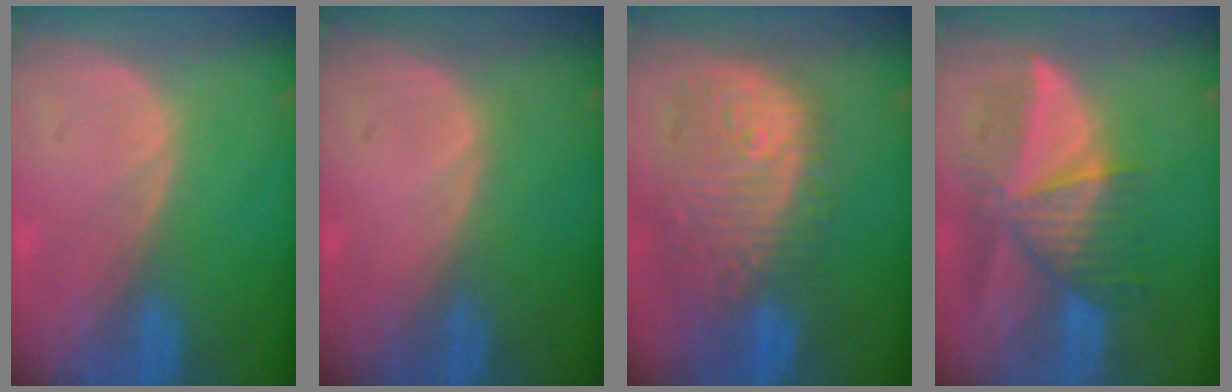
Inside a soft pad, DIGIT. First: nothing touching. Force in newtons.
{"total": 0.0}
{"total": 12.0, "press": 10.8, "slide": 5.3}
{"total": 8.8, "press": 8.0, "slide": 3.6}